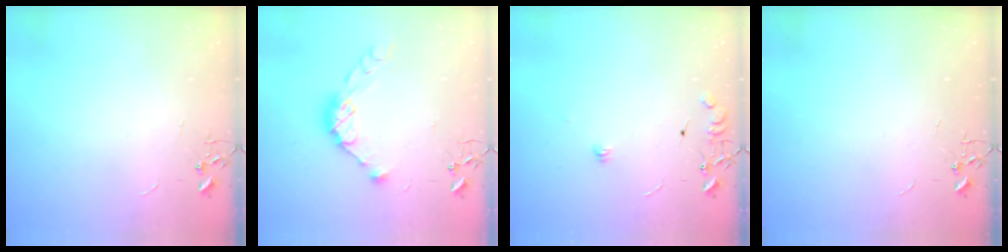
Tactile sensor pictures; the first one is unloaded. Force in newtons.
{"total": 11.6, "press": 11.5, "slide": 1.0}
{"total": 8.3, "press": 8.3, "slide": 0.2}
{"total": 0.0}